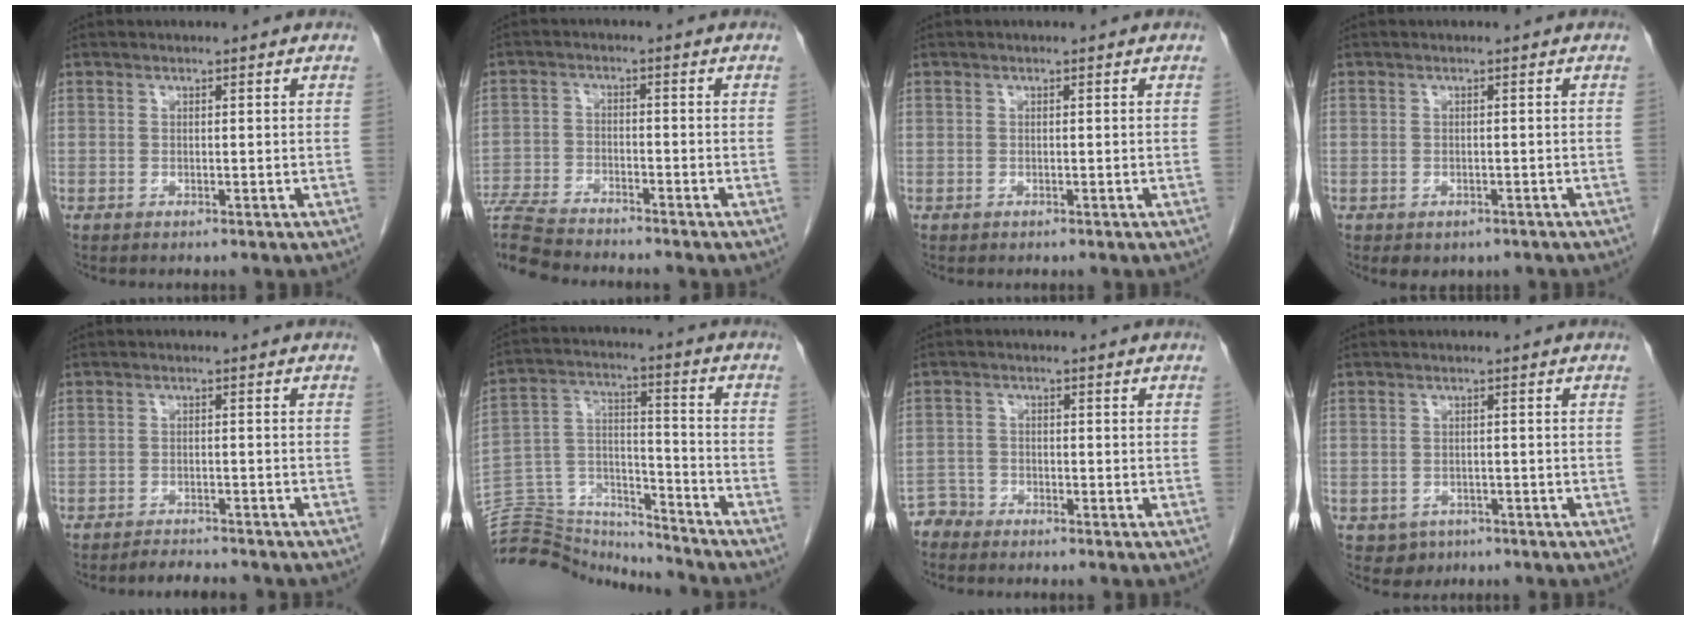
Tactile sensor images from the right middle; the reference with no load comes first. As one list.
[{"total": 11.7, "force": [-10.8, 1.5, 4.2], "torque": [-0.080, -0.007, -0.184]}, {"total": 0.0}, {"total": 2.8, "force": [-2.0, 1.7, 1.0], "torque": [-0.009, -0.001, -0.020]}, {"total": 4.5, "force": [-4.3, 0.8, 1.2], "torque": [-0.018, -0.007, -0.062]}, {"total": 16.7, "force": [-16.2, 3.0, 2.5], "torque": [-0.053, 0.053, -0.263]}, {"total": 2.6, "force": [-2.5, 0.6, -0.8], "torque": [0.020, -0.005, -0.050]}, {"total": 2.9, "force": [-1.6, 2.4, 0.3], "torque": [-0.004, 0.008, -0.017]}]